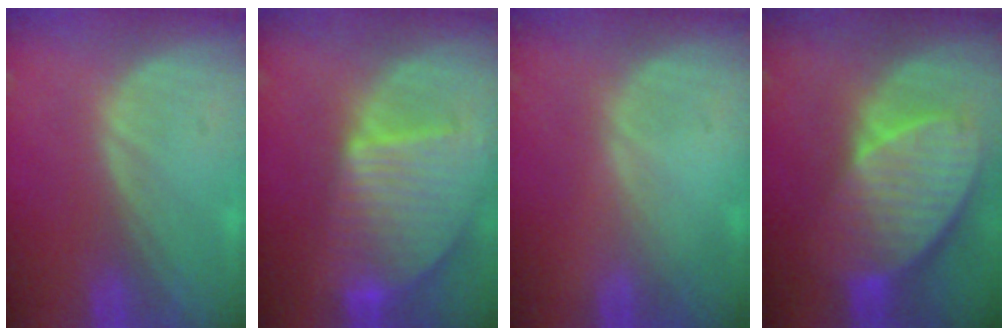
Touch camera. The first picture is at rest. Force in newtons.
{"total": 9.5, "press": 8.2, "slide": 4.8}
{"total": 0.0}
{"total": 10.2, "press": 8.8, "slide": 5.0}